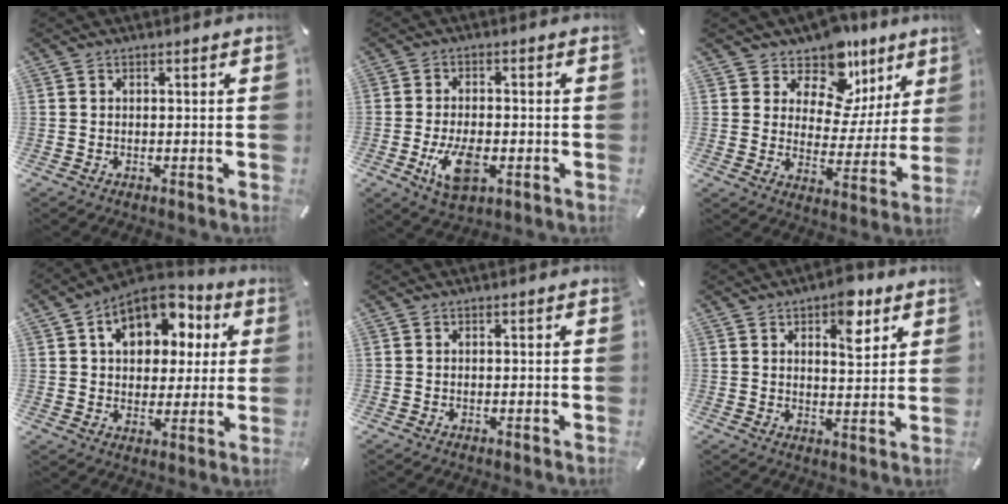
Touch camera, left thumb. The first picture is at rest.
{"total": 8.8, "force": [-2.7, 4.8, 6.8], "torque": [-0.146, -0.002, -0.050]}
{"total": 12.7, "force": [9.5, 7.3, 4.2], "torque": [-0.064, -0.084, 0.169]}
{"total": 13.1, "force": [5.4, 9.5, 7.2], "torque": [-0.111, -0.018, 0.096]}
{"total": 0.0}
{"total": 8.5, "force": [5.1, 4.1, 5.5], "torque": [-0.057, -0.029, 0.079]}